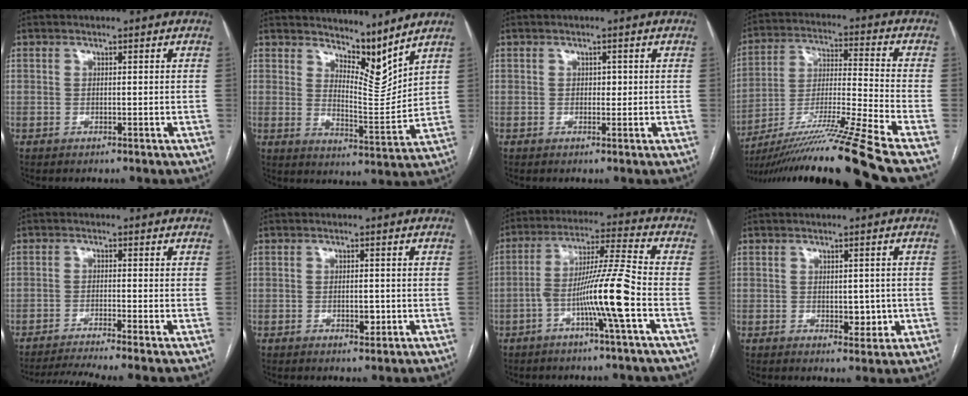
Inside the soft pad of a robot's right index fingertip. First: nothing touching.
{"total": 7.2, "force": [6.6, 1.3, 2.7], "torque": [-0.043, -0.026, 0.115]}
{"total": 1.2, "force": [0.2, 0.9, 0.8], "torque": [-0.008, 0.001, 0.000]}
{"total": 19.5, "force": [-15.4, -3.5, 11.4], "torque": [-0.204, -0.024, -0.273]}
{"total": 9.6, "force": [-7.8, -1.6, 5.3], "torque": [-0.083, -0.020, -0.129]}
{"total": 2.3, "force": [-0.5, 1.1, 1.9], "torque": [-0.031, -0.001, -0.003]}
{"total": 11.3, "force": [-3.9, -1.2, 10.5], "torque": [-0.197, 0.008, -0.073]}
{"total": 3.9, "force": [-0.4, 2.3, 3.1], "torque": [-0.036, 0.000, 0.003]}